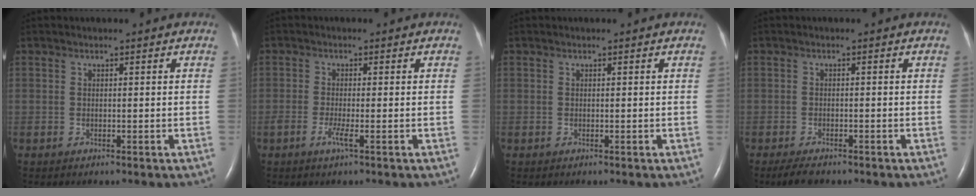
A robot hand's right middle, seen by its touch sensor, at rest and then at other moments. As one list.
[{"total": 2.0, "force": [-1.0, 0.0, 1.8], "torque": [-0.038, -0.004, -0.023]}, {"total": 0.0}, {"total": 2.9, "force": [-2.2, 0.9, 1.6], "torque": [-0.038, -0.007, -0.035]}]